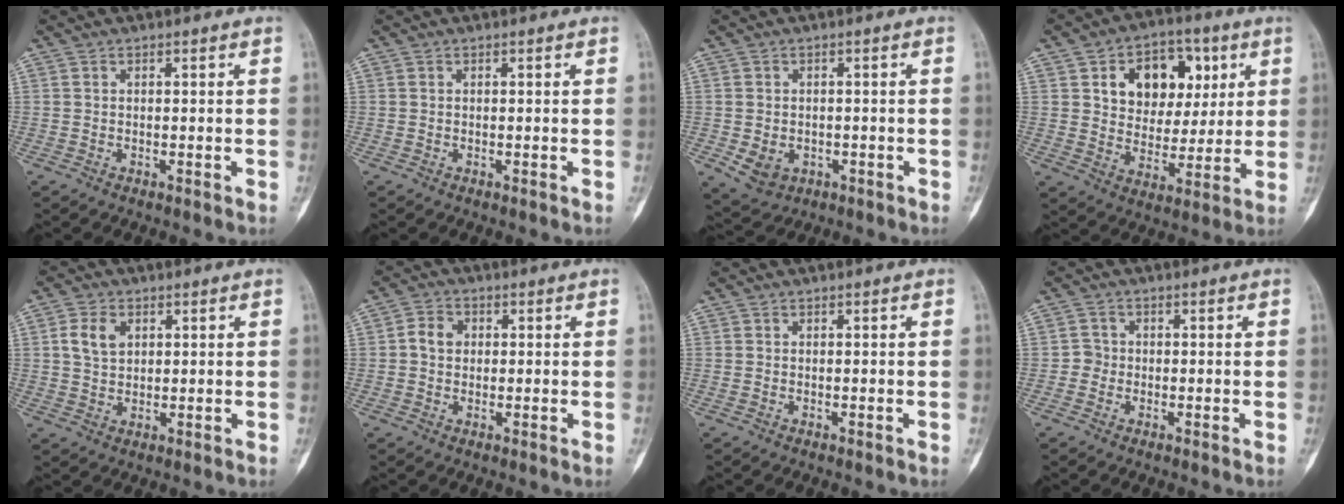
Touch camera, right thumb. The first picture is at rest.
{"total": 0.0}
{"total": 4.7, "force": [-1.3, 3.8, 2.5], "torque": [-0.036, 0.007, -0.008]}
{"total": 14.9, "force": [5.2, 10.7, 9.0], "torque": [-0.080, -0.006, 0.084]}
{"total": 5.2, "force": [1.6, 3.7, 3.3], "torque": [-0.054, -0.003, 0.030]}
{"total": 3.9, "force": [0.3, 3.3, 2.1], "torque": [-0.026, 0.010, 0.000]}
{"total": 0.0}
{"total": 1.9, "force": [-0.5, 1.8, 0.3], "torque": [0.007, 0.009, -0.017]}